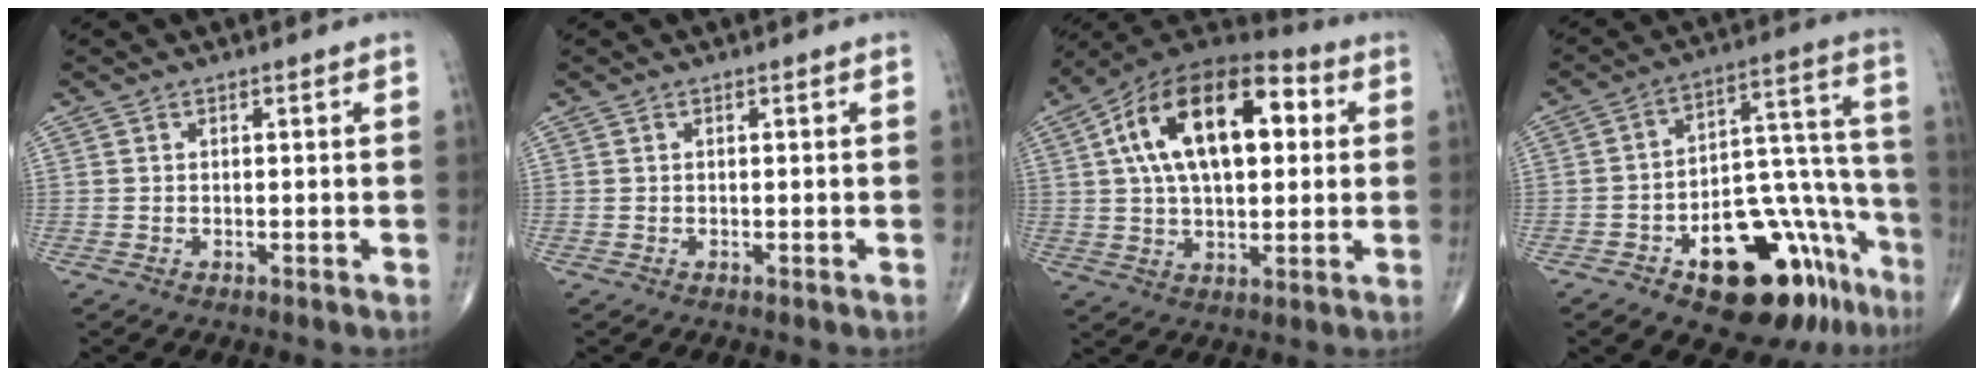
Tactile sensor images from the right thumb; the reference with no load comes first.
{"total": 0.0}
{"total": 21.7, "force": [4.9, 11.5, 17.7], "torque": [-0.281, 0.023, 0.068]}
{"total": 22.5, "force": [-12.5, 10.7, 15.4], "torque": [-0.131, 0.114, -0.173]}